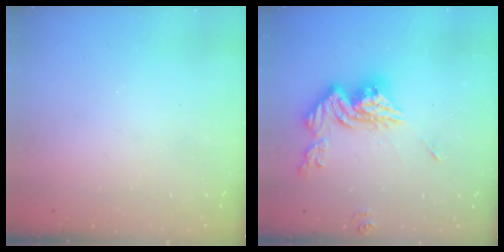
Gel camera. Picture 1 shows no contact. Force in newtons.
{"total": 13.7, "press": 13.6, "slide": 1.3}